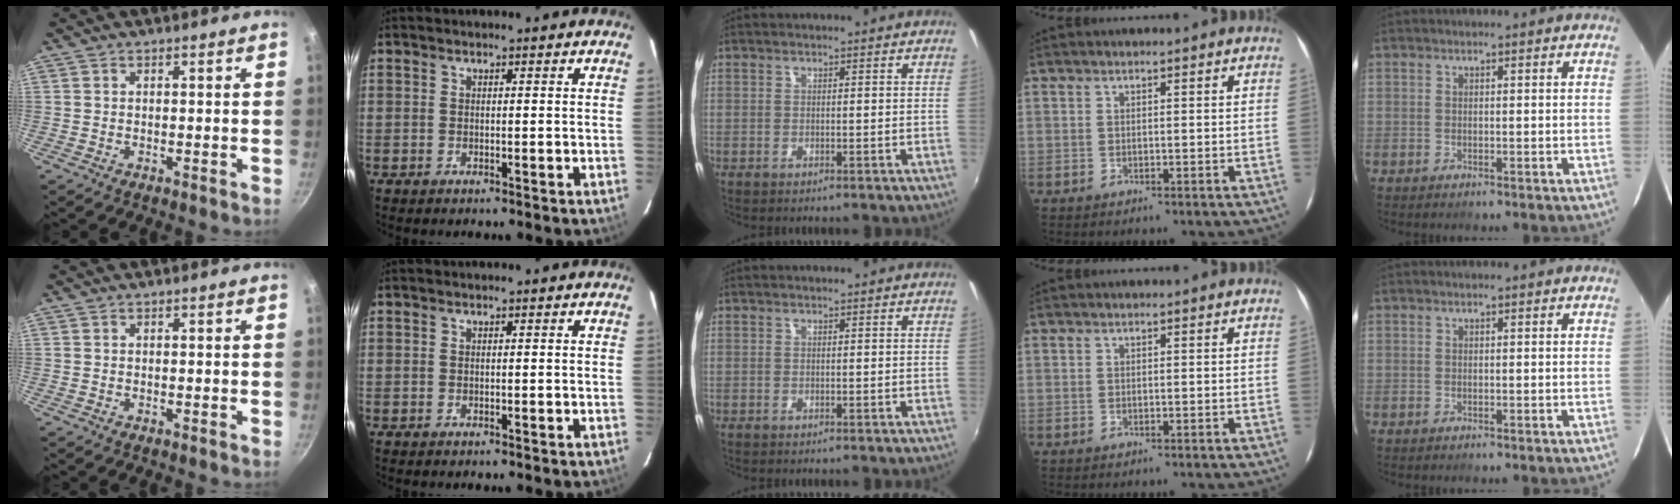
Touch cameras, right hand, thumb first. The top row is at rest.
{}